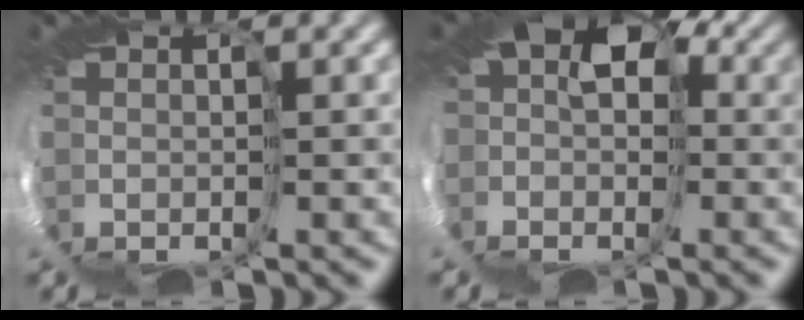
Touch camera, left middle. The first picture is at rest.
{"total": 7.3, "force": [-0.1, 5.6, 4.7], "torque": [-0.068, 0.000, -0.013]}